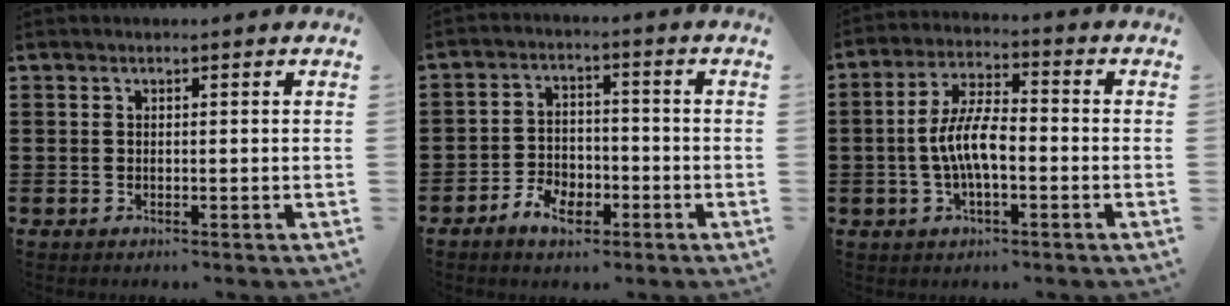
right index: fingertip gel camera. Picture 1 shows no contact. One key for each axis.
{"total": 4.9, "fx": -3.0, "fy": 3.0, "fz": 2.5, "tx": -0.049, "ty": 0.011, "tz": -0.058}
{"total": 7.7, "fx": -1.4, "fy": 2.9, "fz": 7.0, "tx": -0.148, "ty": 0.001, "tz": -0.032}